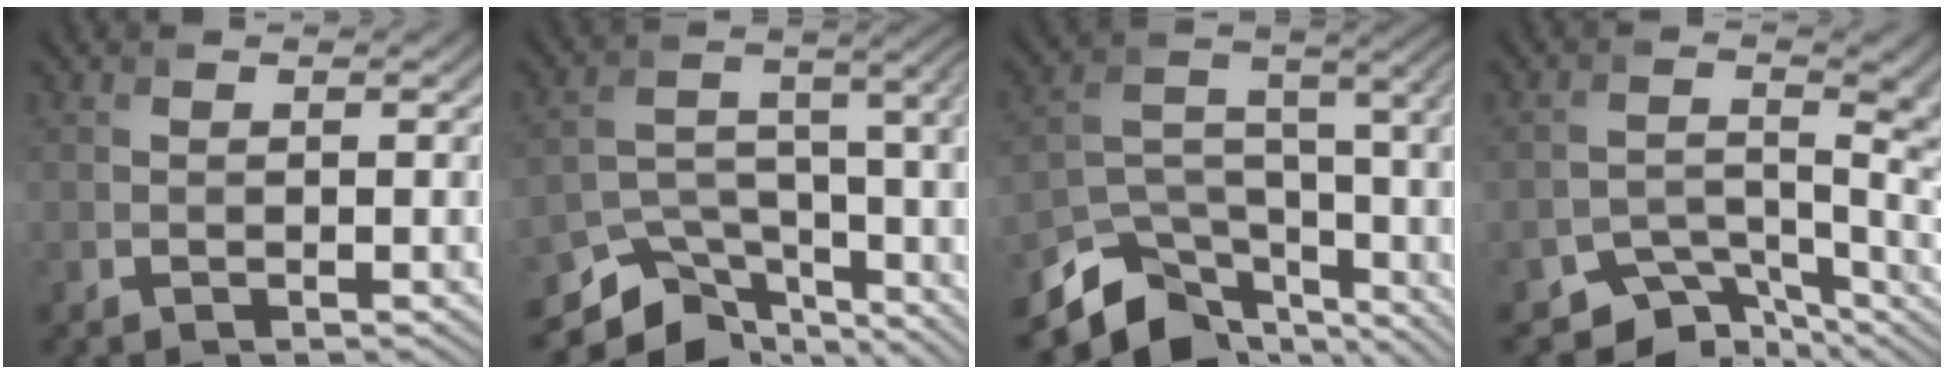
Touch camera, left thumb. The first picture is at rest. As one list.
[{"total": 11.9, "force": [-8.6, 5.8, 5.9], "torque": [-0.122, -0.029, -0.139]}, {"total": 13.6, "force": [-9.2, 6.9, 7.4], "torque": [-0.169, -0.027, -0.148]}, {"total": 6.8, "force": [-3.8, 3.9, 4.2], "torque": [-0.053, -0.017, -0.066]}]